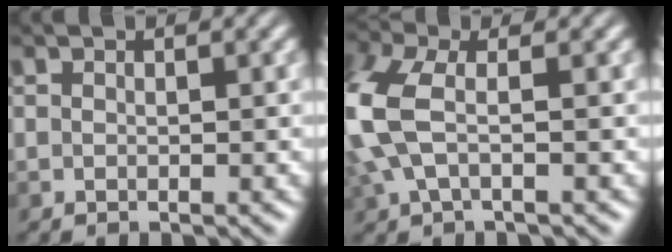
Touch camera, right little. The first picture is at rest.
{"total": 5.7, "force": [0.1, 2.9, 4.9], "torque": [-0.150, 0.011, -0.001]}